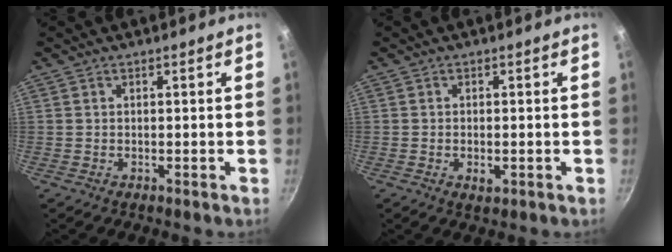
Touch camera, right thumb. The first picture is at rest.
{"total": 2.2, "force": [-0.6, 1.2, 1.7], "torque": [-0.030, -0.002, -0.008]}